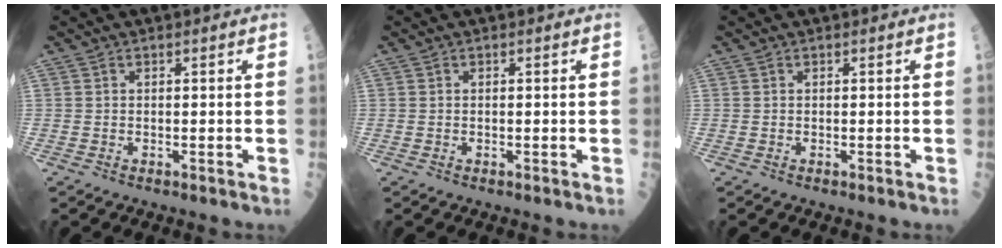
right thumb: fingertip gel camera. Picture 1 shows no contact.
{"total": 0.0}
{"total": 0.0}